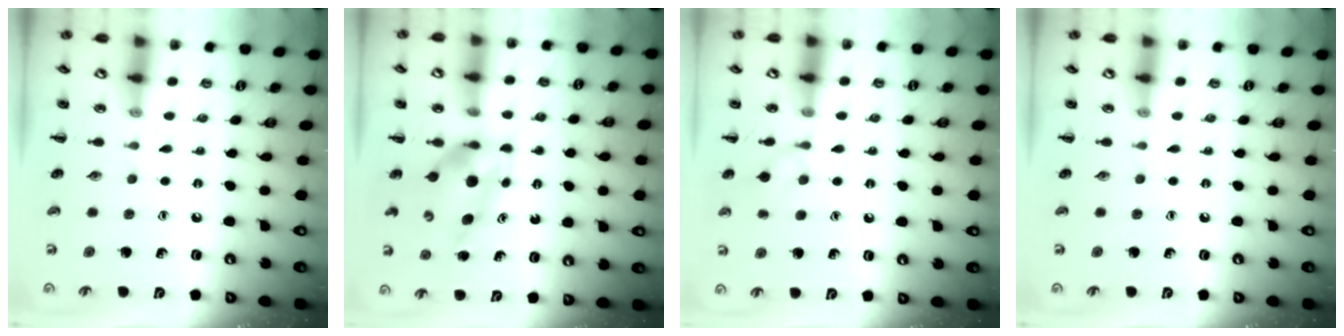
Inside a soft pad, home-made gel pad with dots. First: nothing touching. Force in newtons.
{"total": 5.4, "press": 5.3, "slide": 1.0}
{"total": 7.4, "press": 7.0, "slide": 2.4}
{"total": 0.0}